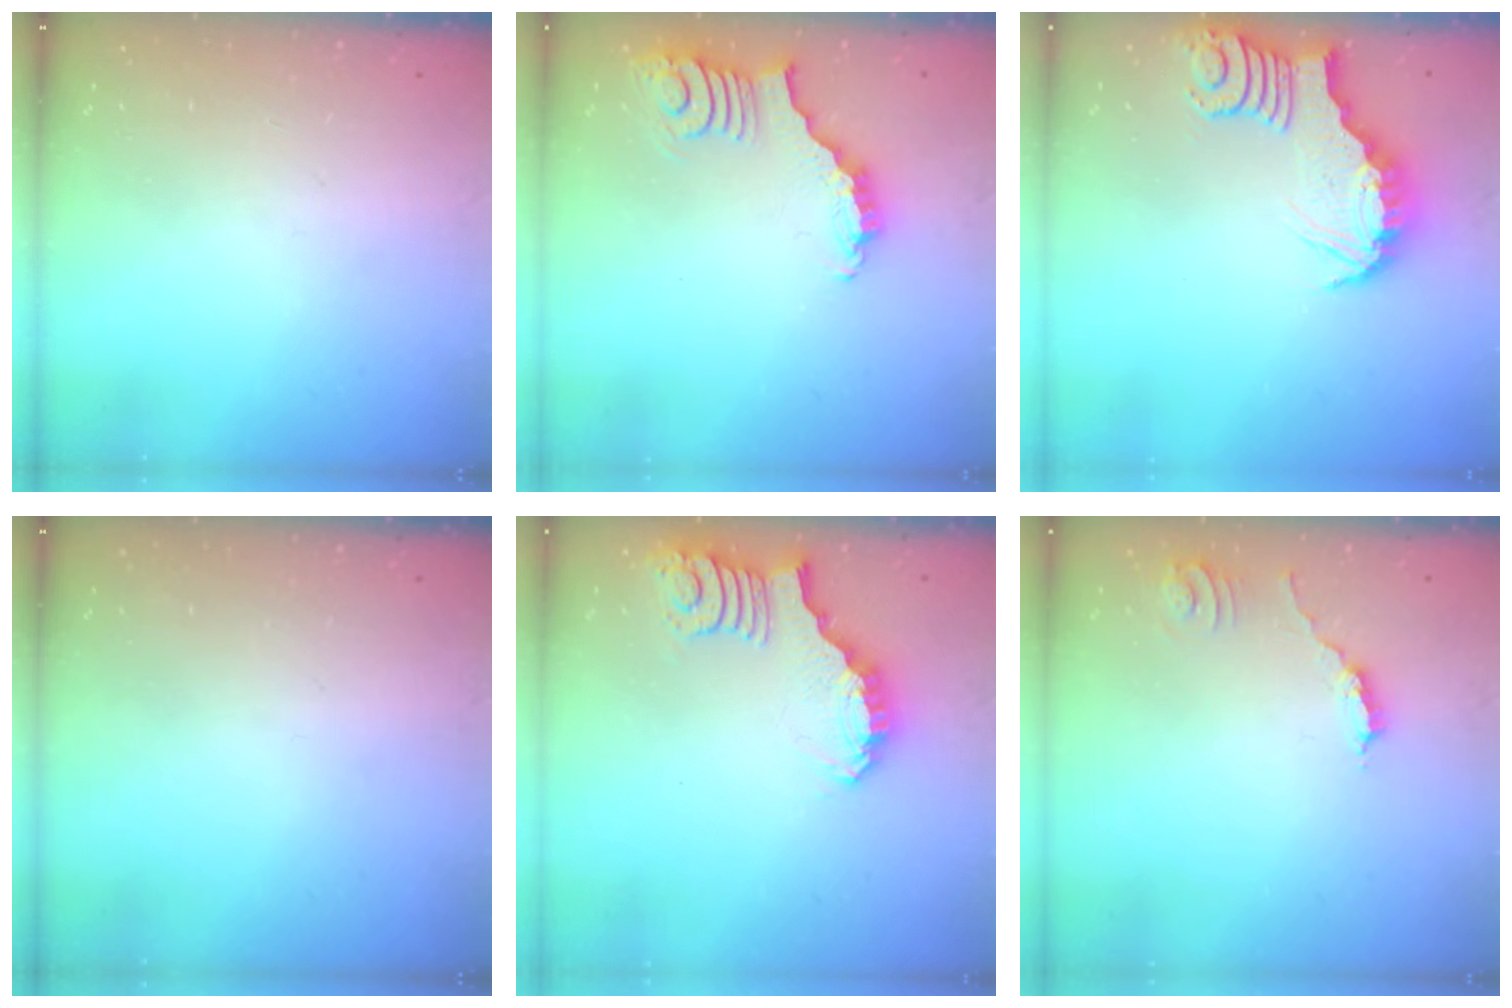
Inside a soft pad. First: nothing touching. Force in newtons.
{"total": 3.8, "press": 3.7, "slide": 0.5}
{"total": 3.6, "press": 3.6, "slide": 0.2}
{"total": 0.0}
{"total": 2.7, "press": 2.7, "slide": 0.2}
{"total": 2.0, "press": 2.0, "slide": 0.4}